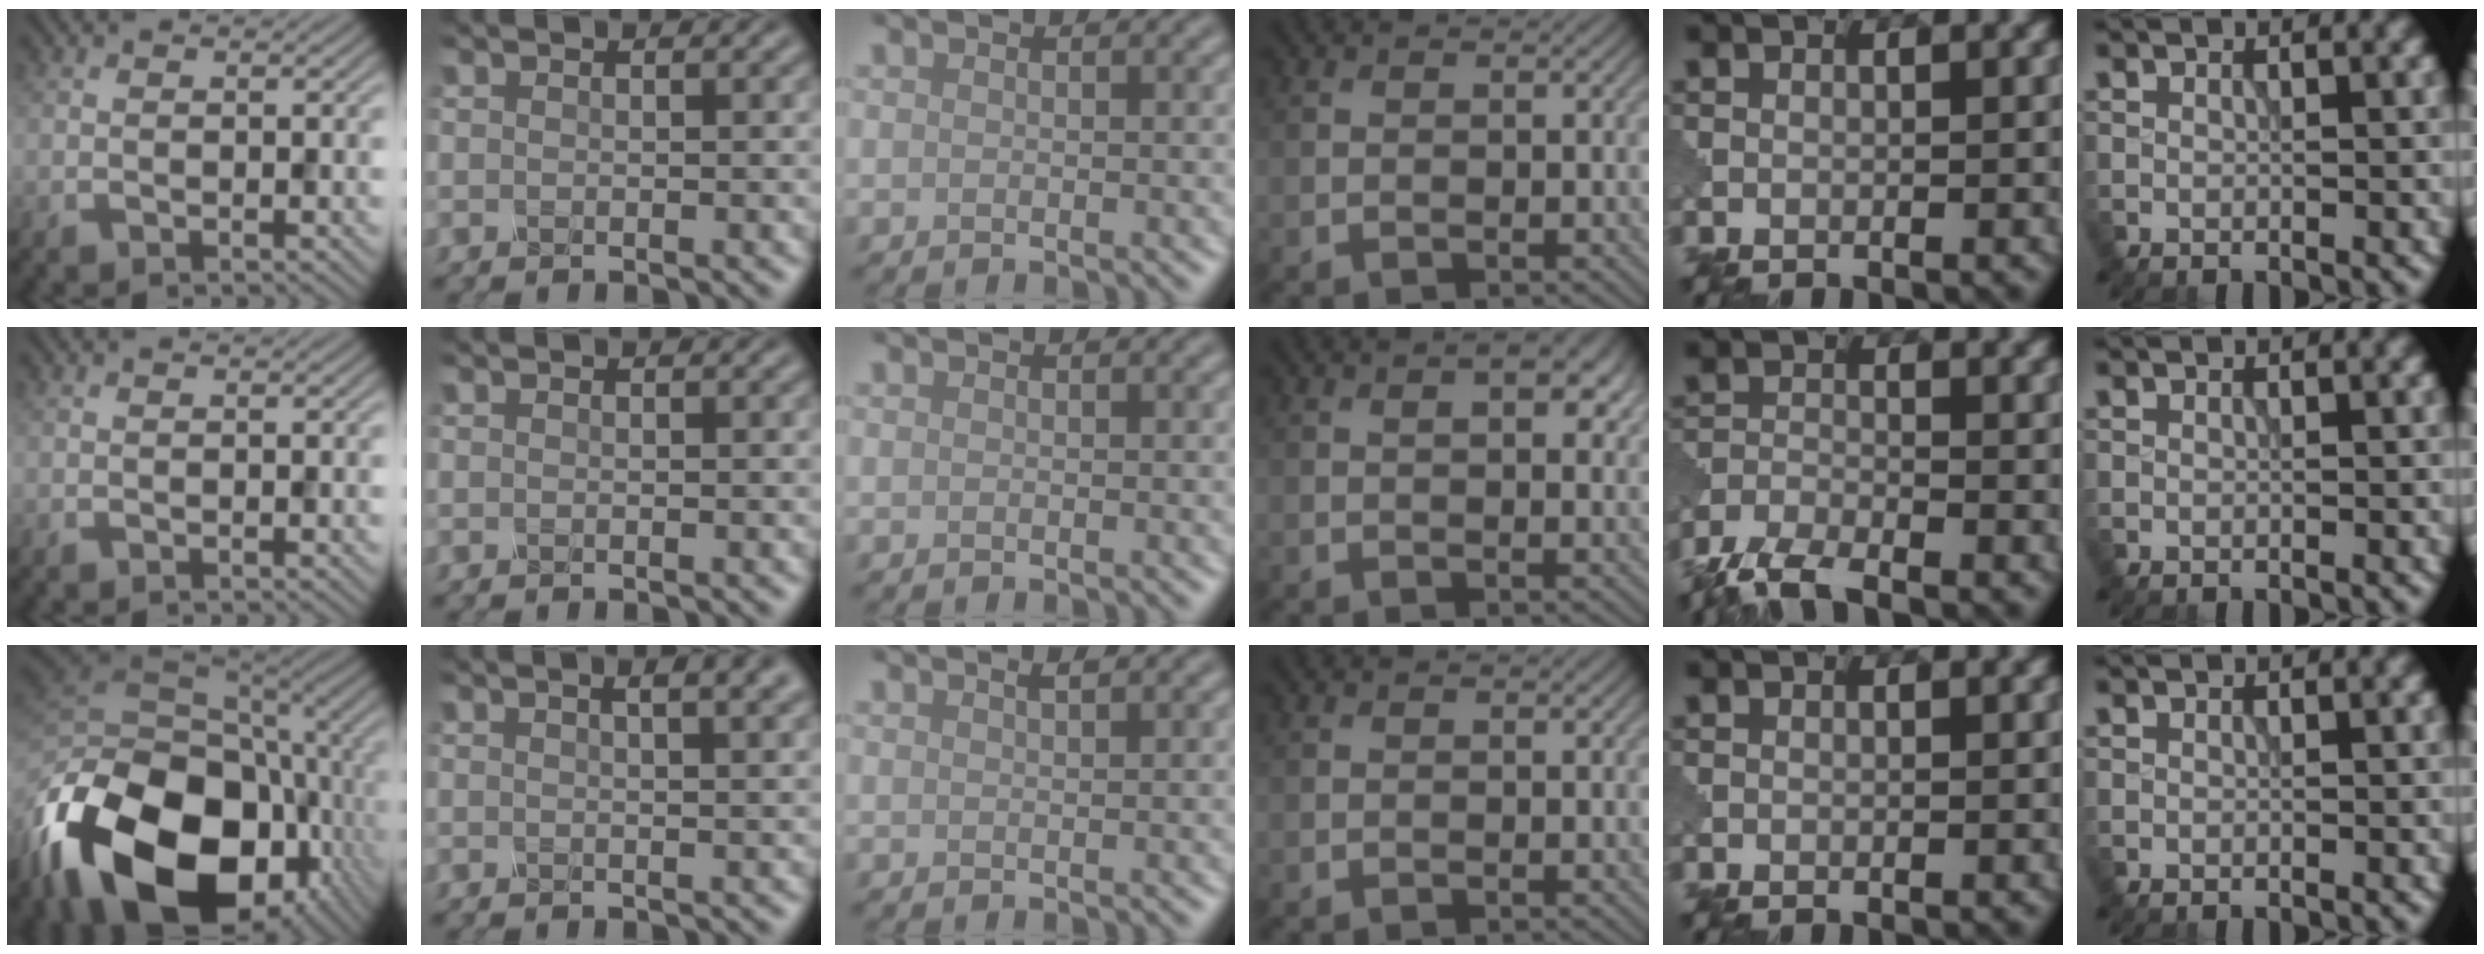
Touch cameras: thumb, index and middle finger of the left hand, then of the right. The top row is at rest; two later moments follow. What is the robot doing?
{"motion": "shake", "object": "sieve"}